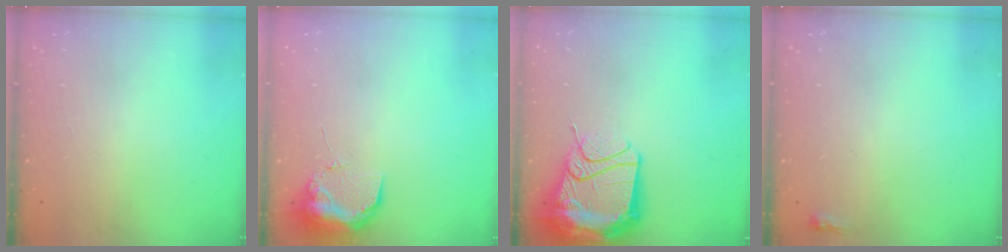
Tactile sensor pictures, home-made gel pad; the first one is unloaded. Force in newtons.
{"total": 9.5, "press": 9.4, "slide": 1.0}
{"total": 24.0, "press": 20.5, "slide": 12.5}
{"total": 2.2, "press": 2.2, "slide": 0.6}